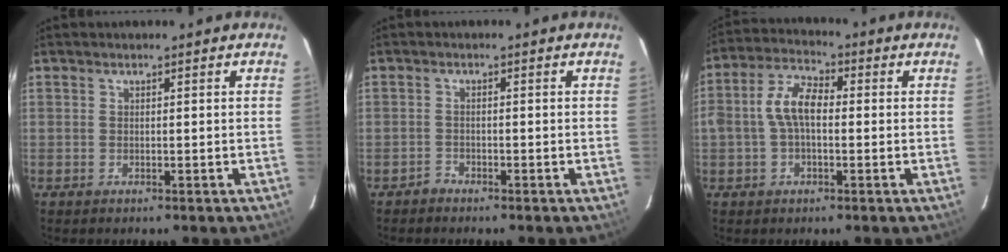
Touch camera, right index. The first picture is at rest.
{"total": 1.2, "force": [-1.1, 0.4, -0.3], "torque": [0.003, 0.005, -0.021]}
{"total": 7.6, "force": [-0.4, 4.1, 6.3], "torque": [-0.128, 0.020, -0.009]}